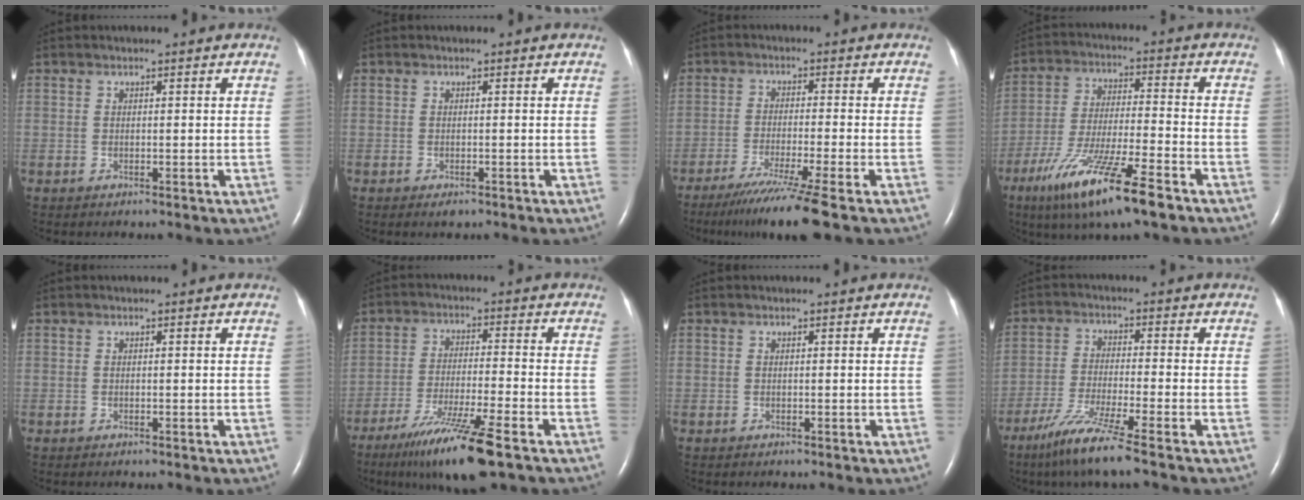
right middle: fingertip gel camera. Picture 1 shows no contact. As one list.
[{"total": 1.0, "force": [-0.7, 0.4, 0.7], "torque": [-0.011, -0.001, -0.006]}, {"total": 10.0, "force": [-7.4, -2.0, 6.4], "torque": [-0.102, -0.038, -0.119]}, {"total": 14.7, "force": [-8.9, 1.2, 11.6], "torque": [-0.235, -0.037, -0.159]}, {"total": 0.0}, {"total": 11.9, "force": [-7.9, -0.3, 9.0], "torque": [-0.168, -0.040, -0.138]}, {"total": 0.0}, {"total": 8.6, "force": [-6.1, -1.1, 6.0], "torque": [-0.121, -0.035, -0.117]}]